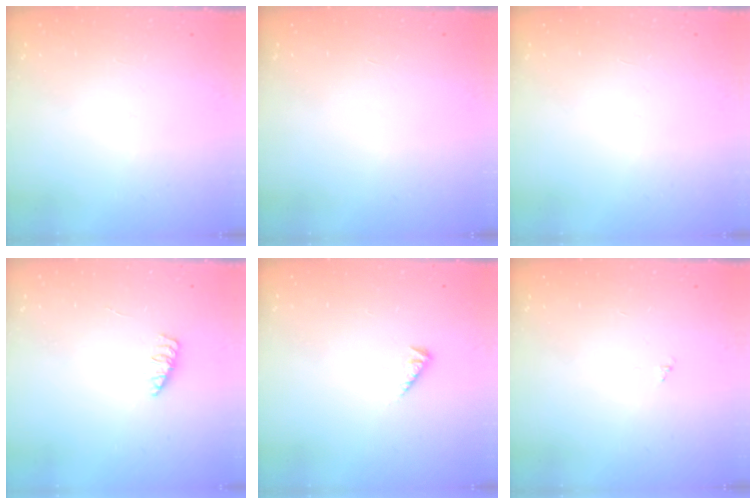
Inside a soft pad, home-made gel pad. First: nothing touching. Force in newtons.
{"total": 0.0}
{"total": 0.0}
{"total": 2.0, "press": 2.0, "slide": 0.4}
{"total": 2.7, "press": 2.7, "slide": 0.6}
{"total": 0.7, "press": 0.7, "slide": 0.1}